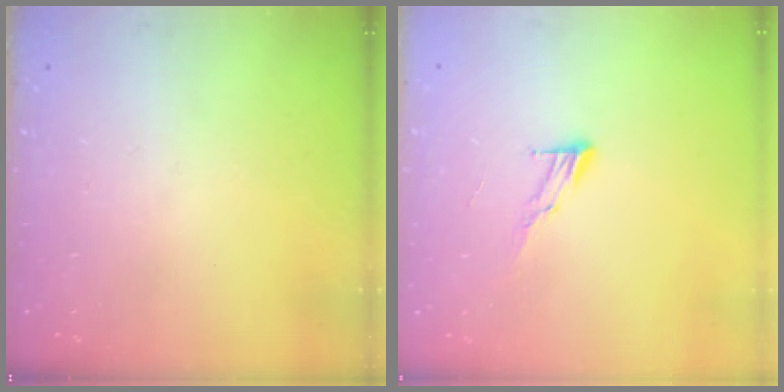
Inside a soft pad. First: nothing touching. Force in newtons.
{"total": 7.2, "press": 7.2, "slide": 0.6}